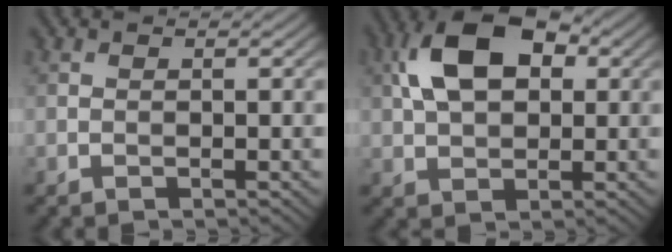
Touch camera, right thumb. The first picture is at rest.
{"total": 10.6, "force": [2.8, 6.4, 8.0], "torque": [-0.166, 0.023, 0.041]}